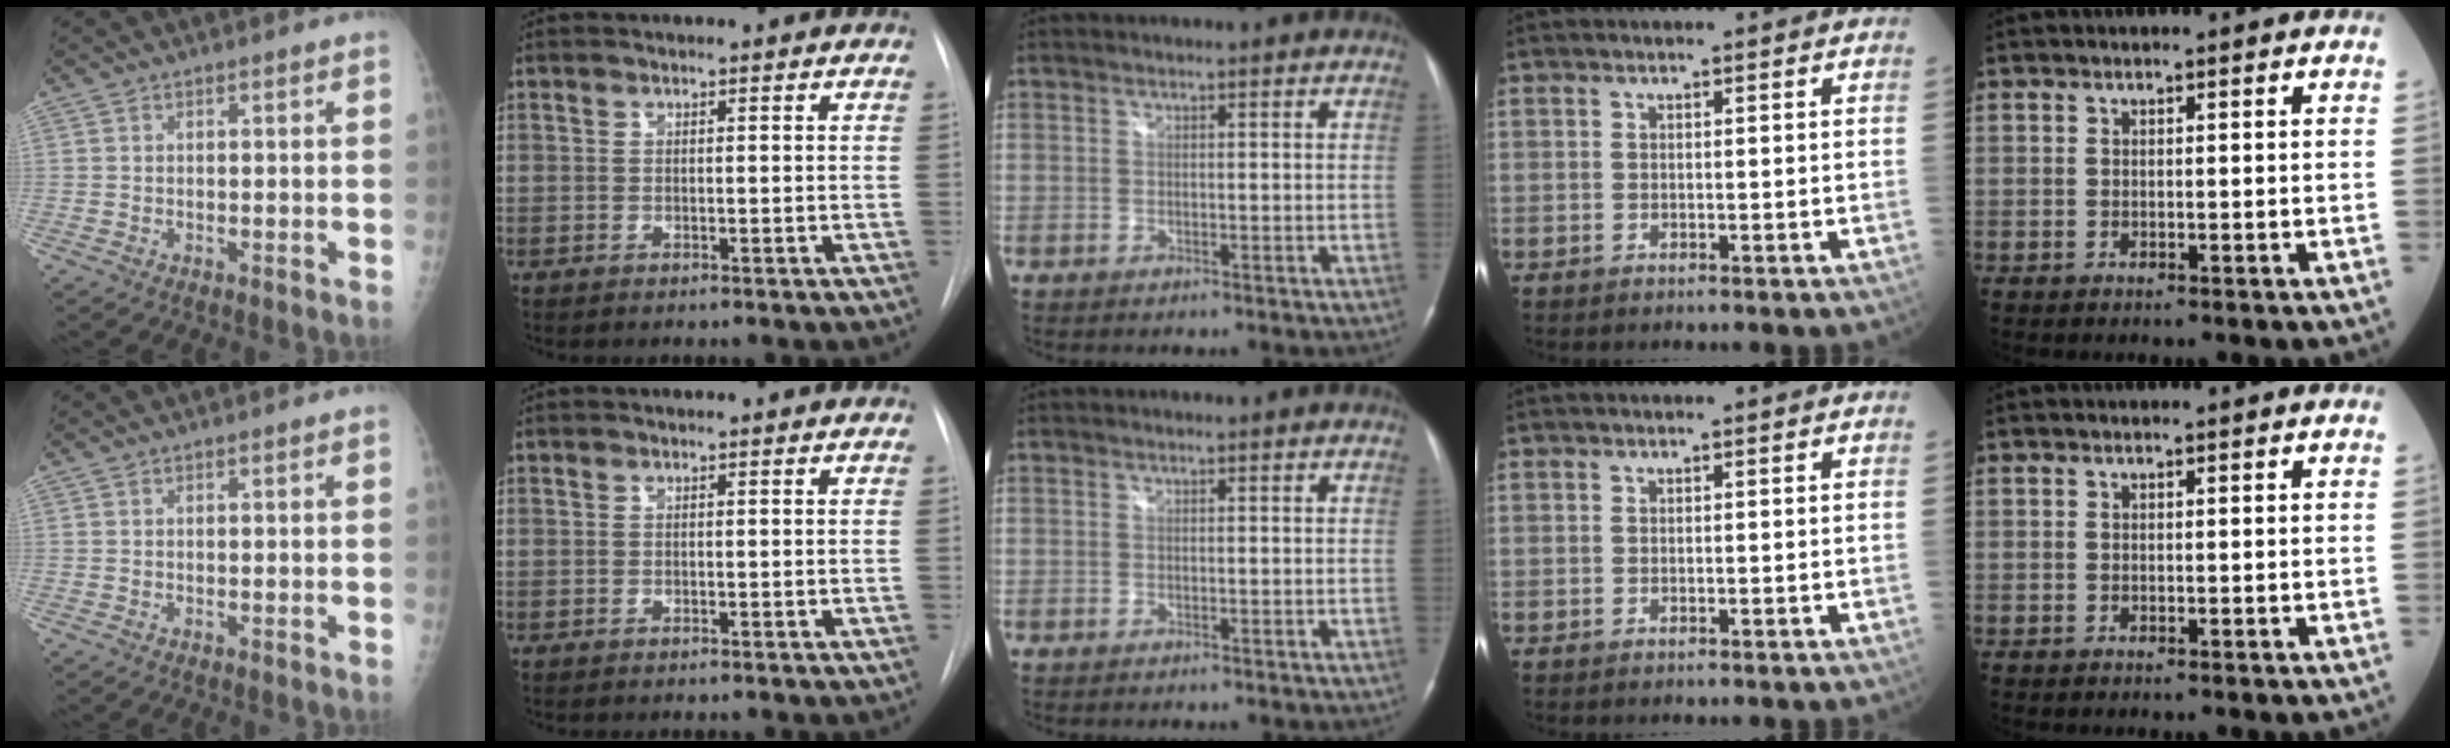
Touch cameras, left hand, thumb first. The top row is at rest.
{}